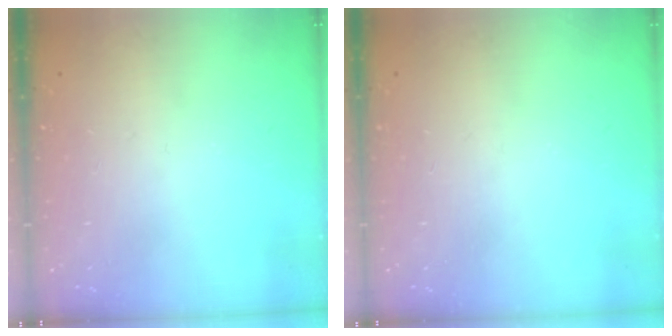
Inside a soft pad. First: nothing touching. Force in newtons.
{"total": 0.0}